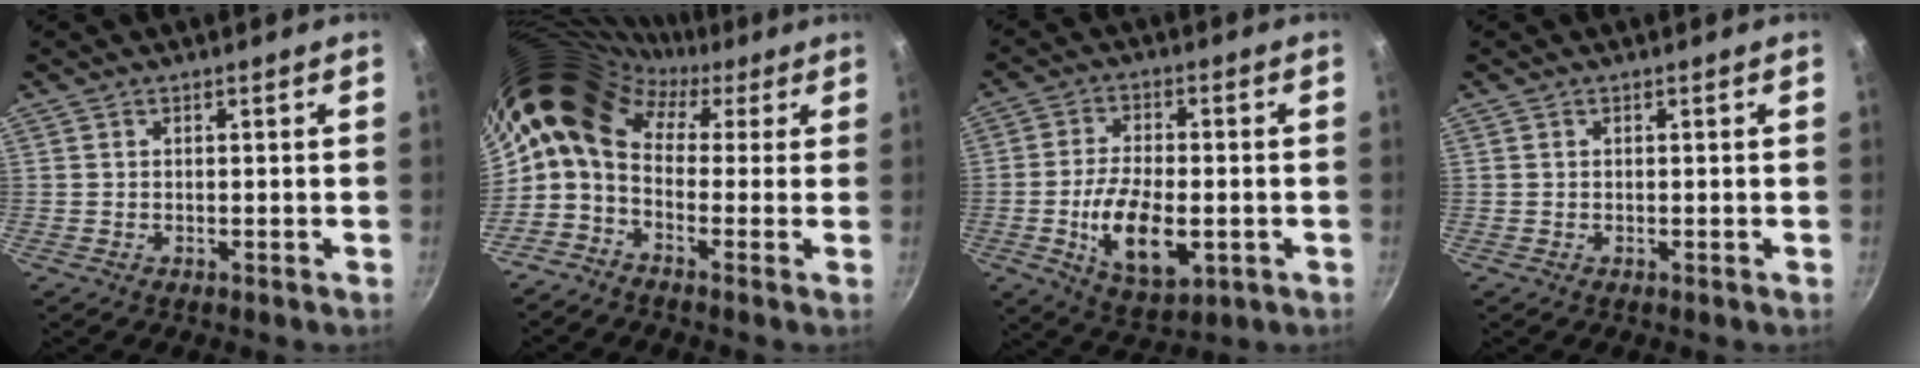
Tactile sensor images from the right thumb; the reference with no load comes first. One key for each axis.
{"total": 12.9, "fx": 4.0, "fy": 8.7, "fz": 8.5, "tx": -0.139, "ty": 0.018, "tz": 0.044}
{"total": 13.3, "fx": -3.0, "fy": 6.7, "fz": 11.0, "tx": -0.188, "ty": 0.008, "tz": -0.044}
{"total": 0.0}